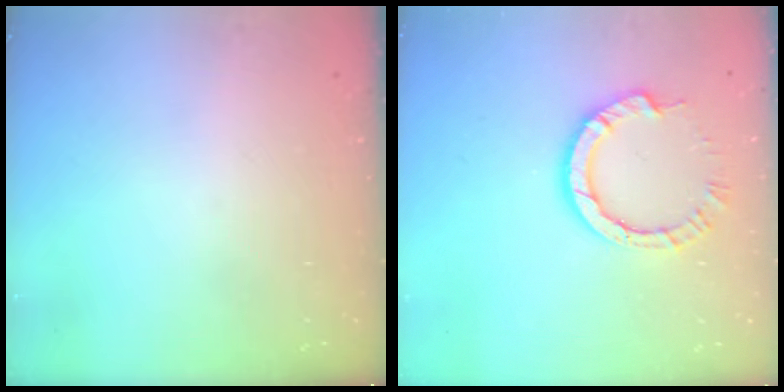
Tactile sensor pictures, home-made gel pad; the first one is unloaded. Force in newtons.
{"total": 9.2, "press": 9.1, "slide": 0.8}